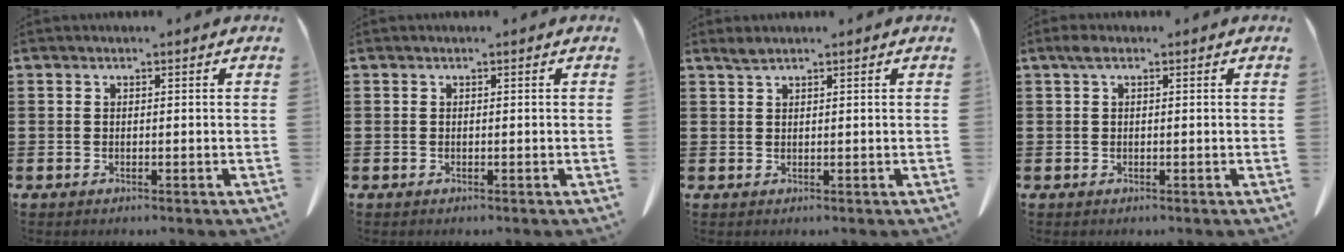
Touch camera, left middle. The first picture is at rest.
{"total": 0.0}
{"total": 1.3, "force": [1.1, 0.1, 0.7], "torque": [-0.017, -0.002, 0.021]}
{"total": 1.2, "force": [0.4, 0.4, 1.0], "torque": [-0.023, 0.004, 0.006]}